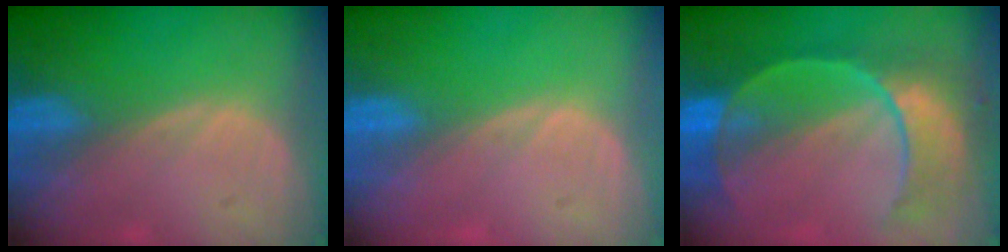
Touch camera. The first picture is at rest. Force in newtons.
{"total": 0.0}
{"total": 9.4, "press": 8.5, "slide": 4.0}